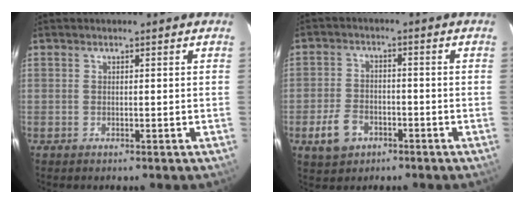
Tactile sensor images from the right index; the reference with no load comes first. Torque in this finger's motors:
{"motor_torque": [0.21, -0.17, -0.05, -0.07]}